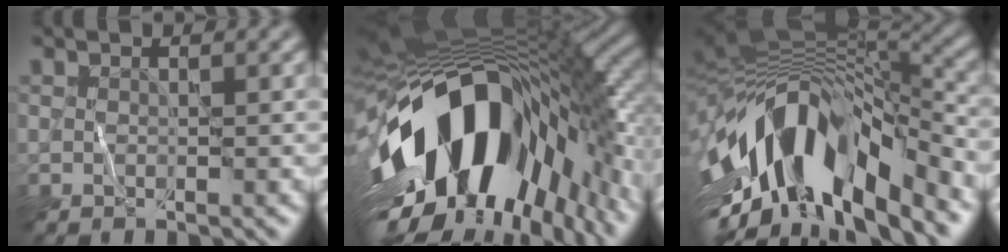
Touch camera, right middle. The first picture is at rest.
{"total": 18.6, "force": [-4.9, 9.8, 15.1], "torque": [-0.258, -0.027, -0.076]}
{"total": 13.8, "force": [-6.3, 5.9, 10.7], "torque": [-0.196, 0.014, -0.102]}